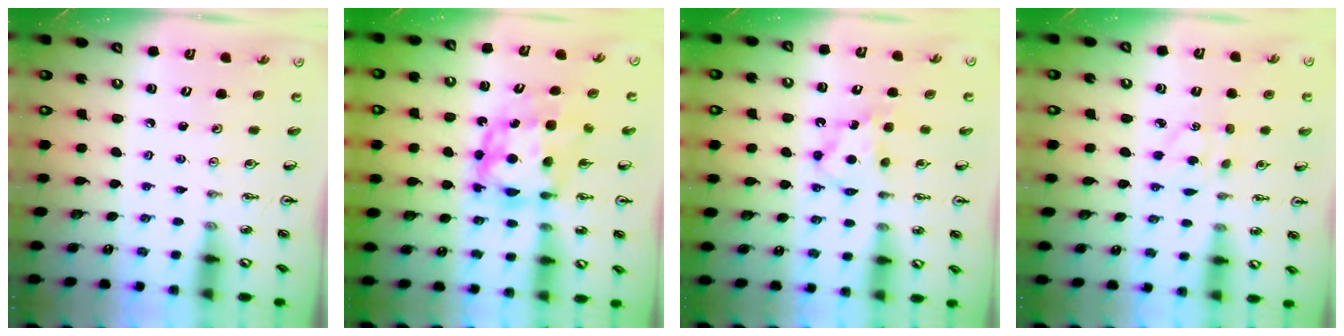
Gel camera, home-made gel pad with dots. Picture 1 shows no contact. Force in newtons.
{"total": 7.8, "press": 7.8, "slide": 0.5}
{"total": 6.4, "press": 6.4, "slide": 0.3}
{"total": 3.2, "press": 3.1, "slide": 0.7}